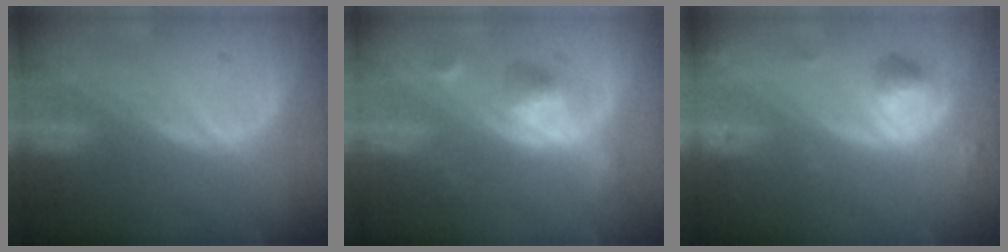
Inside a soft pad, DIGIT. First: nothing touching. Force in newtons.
{"total": 5.1, "press": 4.9, "slide": 1.4}
{"total": 4.5, "press": 4.5, "slide": 0.6}